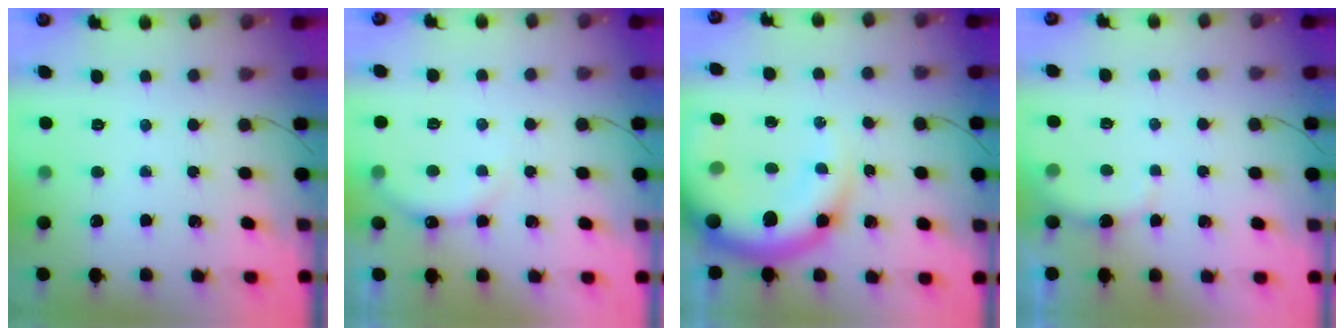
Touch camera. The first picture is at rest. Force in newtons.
{"total": 6.5, "press": 6.4, "slide": 1.2}
{"total": 16.0, "press": 15.5, "slide": 4.2}
{"total": 3.4, "press": 3.3, "slide": 0.9}